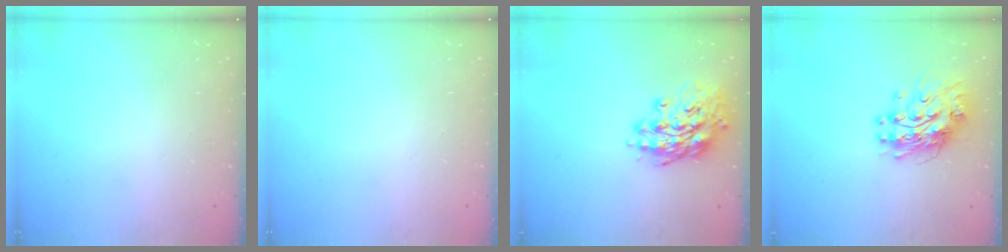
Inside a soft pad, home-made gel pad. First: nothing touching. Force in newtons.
{"total": 0.0}
{"total": 16.0, "press": 15.8, "slide": 2.7}
{"total": 11.2, "press": 11.2, "slide": 0.9}